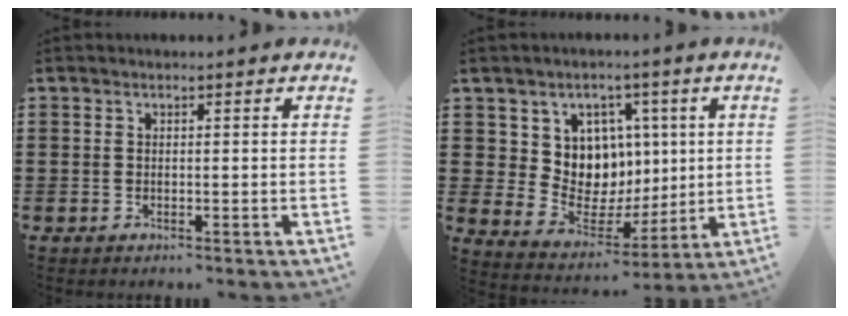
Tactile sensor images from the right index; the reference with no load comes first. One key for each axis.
{"total": 8.9, "fx": 2.8, "fy": 8.1, "fz": 2.2, "tx": -0.062, "ty": -0.031, "tz": 0.059}